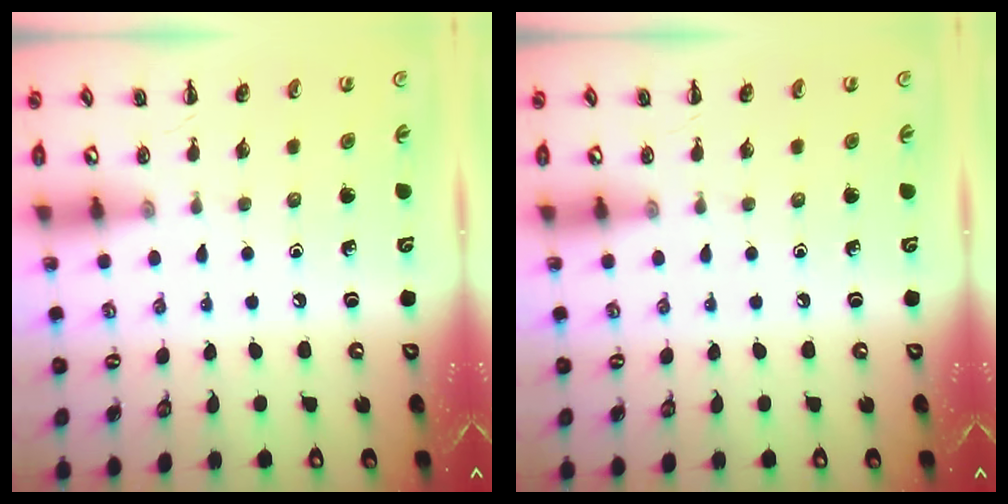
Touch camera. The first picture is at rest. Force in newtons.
{"total": 0.0}